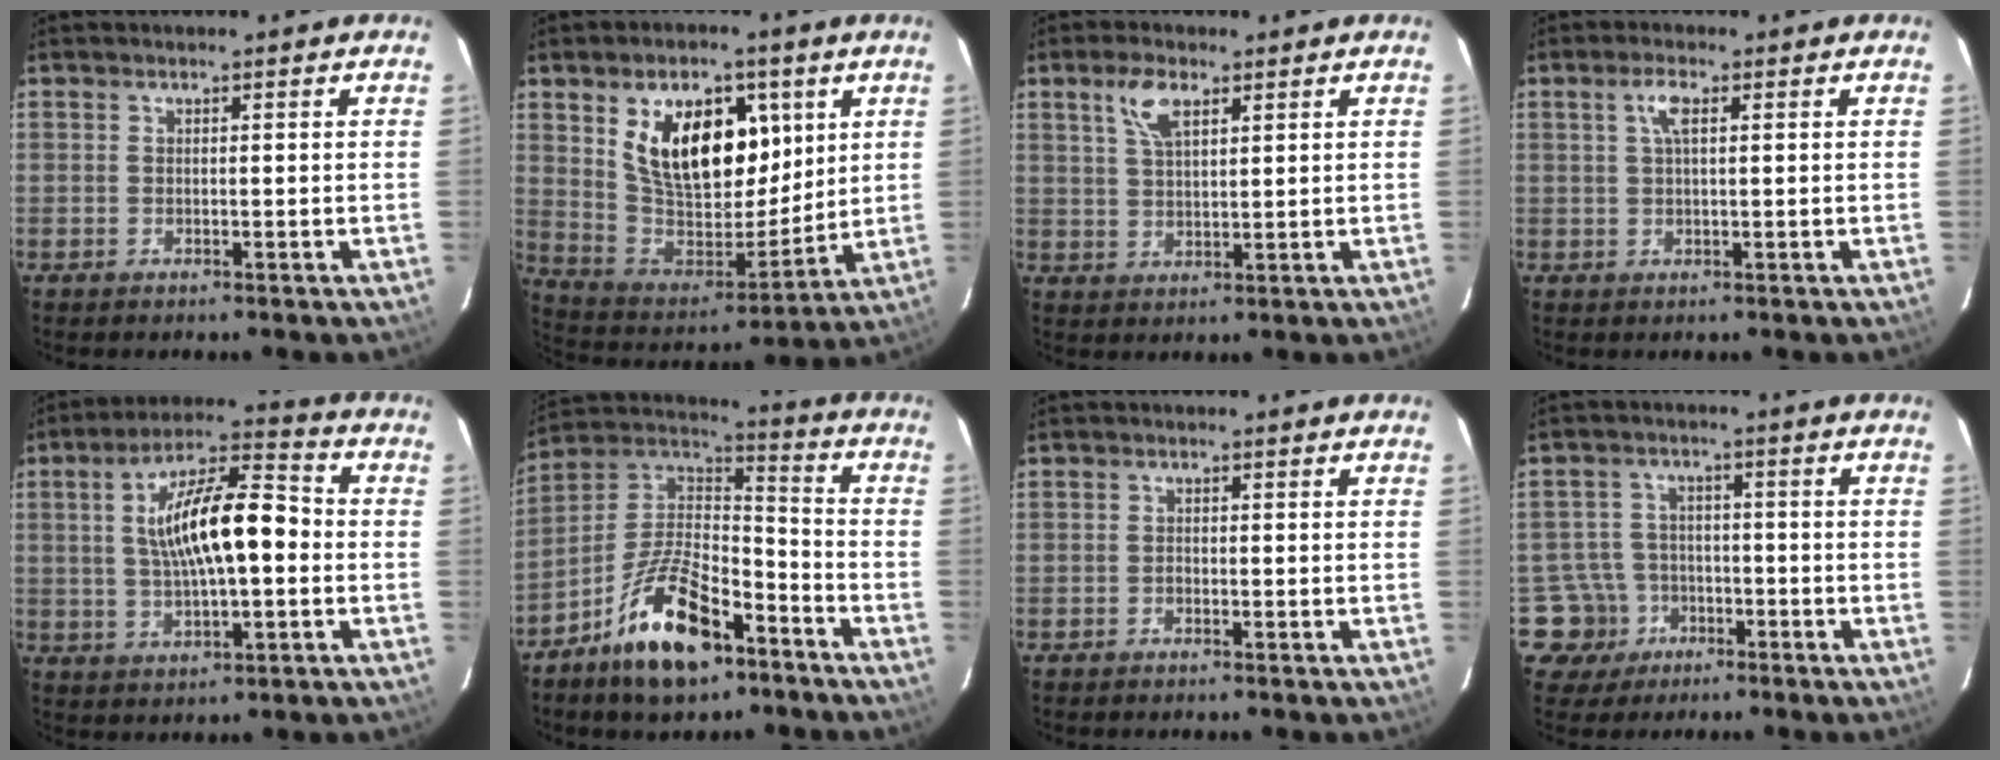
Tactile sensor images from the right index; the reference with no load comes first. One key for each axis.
{"total": 18.9, "fx": 7.0, "fy": 10.7, "fz": 14.0, "tx": -0.249, "ty": 0.006, "tz": 0.139}
{"total": 5.6, "fx": 3.0, "fy": 2.4, "fz": 4.1, "tx": -0.079, "ty": 0.010, "tz": 0.058}
{"total": 3.0, "fx": 1.0, "fy": 1.0, "fz": 2.6, "tx": -0.054, "ty": 0.007, "tz": 0.020}
{"total": 14.9, "fx": 0.4, "fy": 4.9, "fz": 14.0, "tx": -0.247, "ty": 0.022, "tz": 0.009}
{"total": 17.6, "fx": -10.2, "fy": 8.0, "fz": 11.8, "tx": -0.232, "ty": 0.013, "tz": -0.176}
{"total": 0.6, "fx": -0.4, "fy": 0.5, "fz": 0.2, "tx": -0.003, "ty": 0.001, "tz": -0.008}
{"total": 6.7, "fx": -3.2, "fy": 5.9, "fz": 0.0, "tx": -0.018, "ty": 0.027, "tz": -0.053}